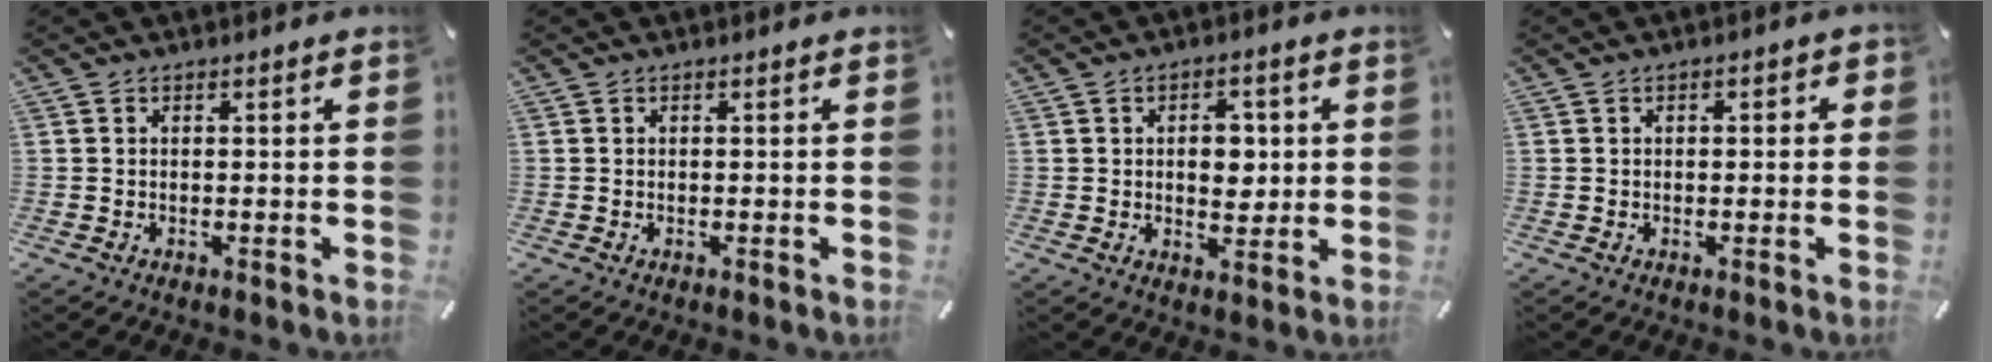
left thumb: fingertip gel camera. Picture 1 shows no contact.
{"total": 0.0}
{"total": 6.7, "force": [0.7, 4.6, 4.8], "torque": [-0.060, -0.005, 0.004]}
{"total": 1.3, "force": [-0.2, 0.8, 1.0], "torque": [-0.017, 0.006, -0.006]}